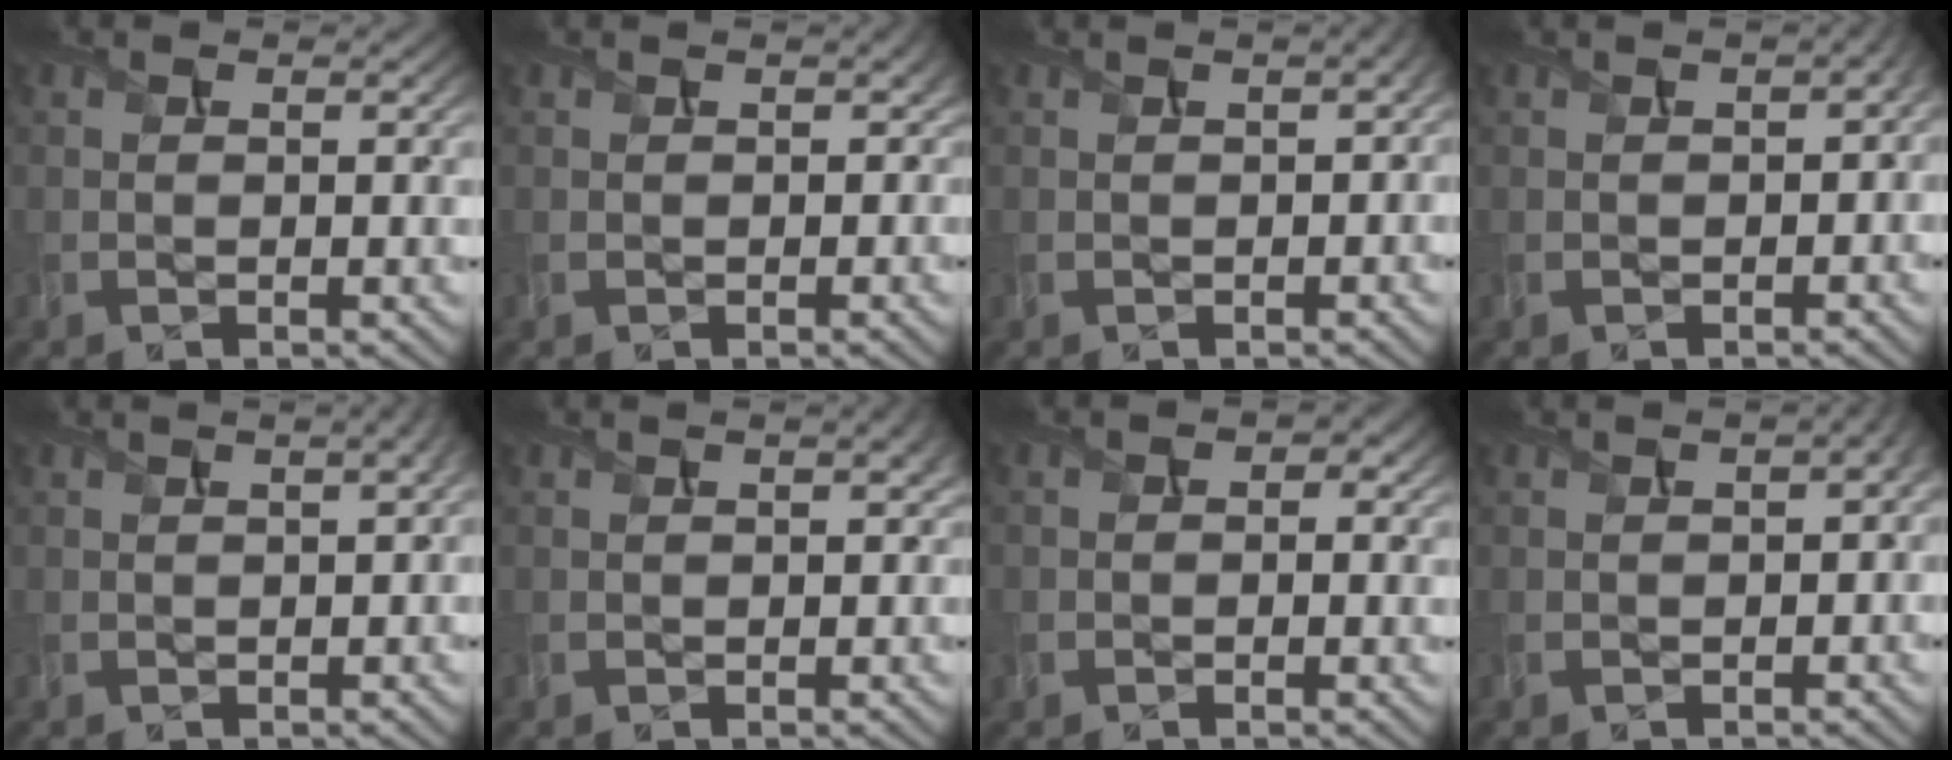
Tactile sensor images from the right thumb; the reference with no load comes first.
{"total": 1.7, "force": [0.4, 1.1, 1.2], "torque": [-0.018, -0.001, 0.008]}
{"total": 2.0, "force": [0.5, 0.7, 1.8], "torque": [-0.033, 0.005, 0.005]}
{"total": 2.6, "force": [-0.2, 1.5, 2.1], "torque": [-0.033, -0.004, 0.001]}
{"total": 4.2, "force": [1.4, 1.6, 3.6], "torque": [-0.037, 0.026, 0.004]}
{"total": 2.1, "force": [0.9, 0.8, 1.7], "torque": [-0.023, 0.007, 0.011]}
{"total": 2.0, "force": [-0.3, 1.9, 0.7], "torque": [-0.015, -0.005, -0.009]}
{"total": 3.4, "force": [0.3, 1.6, 2.9], "torque": [-0.039, 0.004, 0.006]}